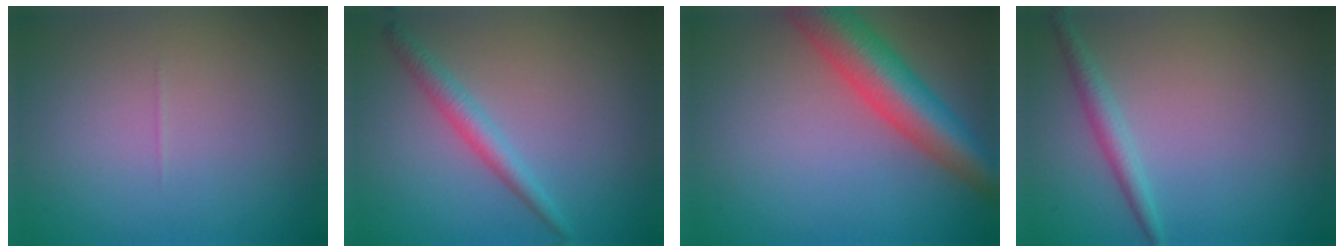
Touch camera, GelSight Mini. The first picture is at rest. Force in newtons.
{"total": 2.2, "press": 2.2, "slide": 0.1}
{"total": 7.4, "press": 7.4, "slide": 0.3}
{"total": 1.8, "press": 1.8, "slide": 0.0}